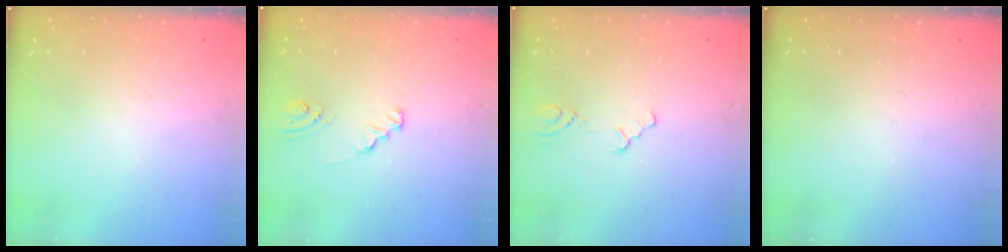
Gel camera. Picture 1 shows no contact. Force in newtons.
{"total": 1.9, "press": 1.9, "slide": 0.2}
{"total": 1.5, "press": 1.4, "slide": 0.2}
{"total": 0.0}